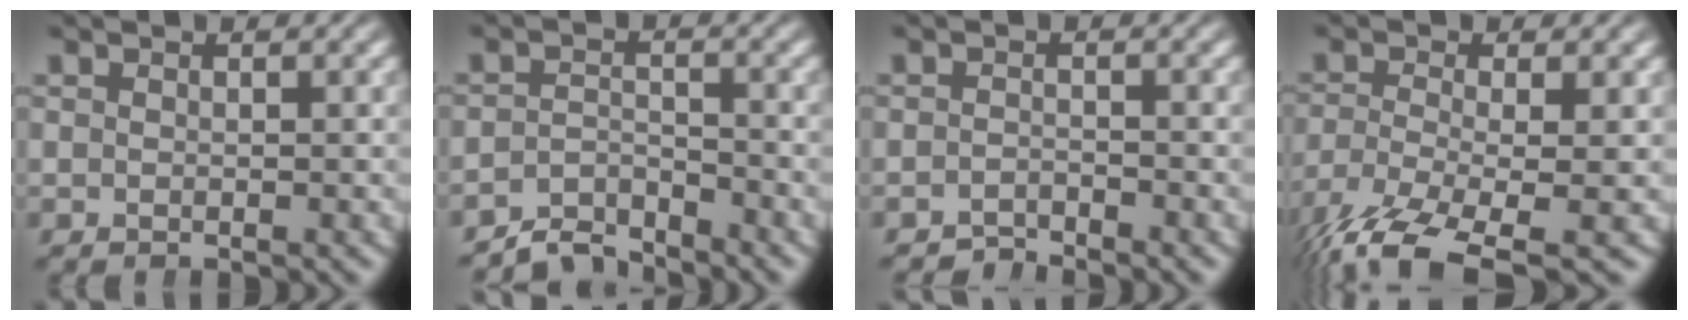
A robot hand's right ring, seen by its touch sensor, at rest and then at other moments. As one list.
[{"total": 3.9, "force": [-3.7, 1.1, 0.3], "torque": [-0.002, -0.007, -0.068]}, {"total": 2.3, "force": [-2.2, 0.3, -0.3], "torque": [0.001, -0.009, -0.039]}, {"total": 7.5, "force": [-5.2, 3.5, 4.2], "torque": [-0.108, -0.050, -0.060]}]